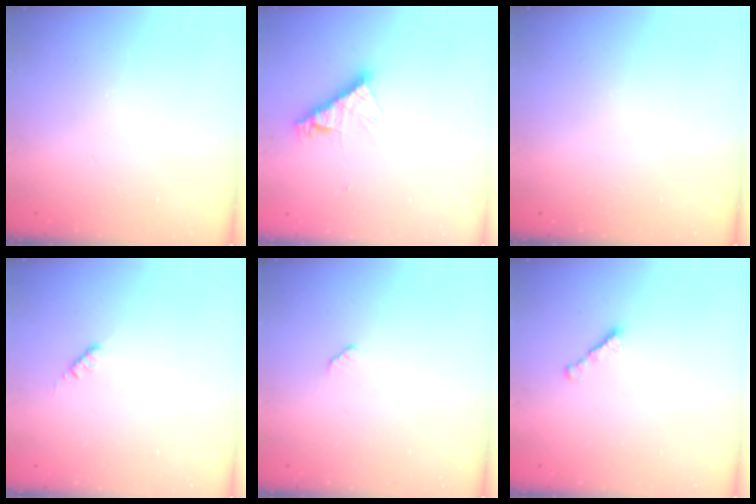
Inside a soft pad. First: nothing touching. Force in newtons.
{"total": 9.0, "press": 8.9, "slide": 0.8}
{"total": 0.0}
{"total": 2.8, "press": 2.8, "slide": 0.4}
{"total": 2.5, "press": 2.5, "slide": 0.4}
{"total": 1.6, "press": 1.5, "slide": 0.5}